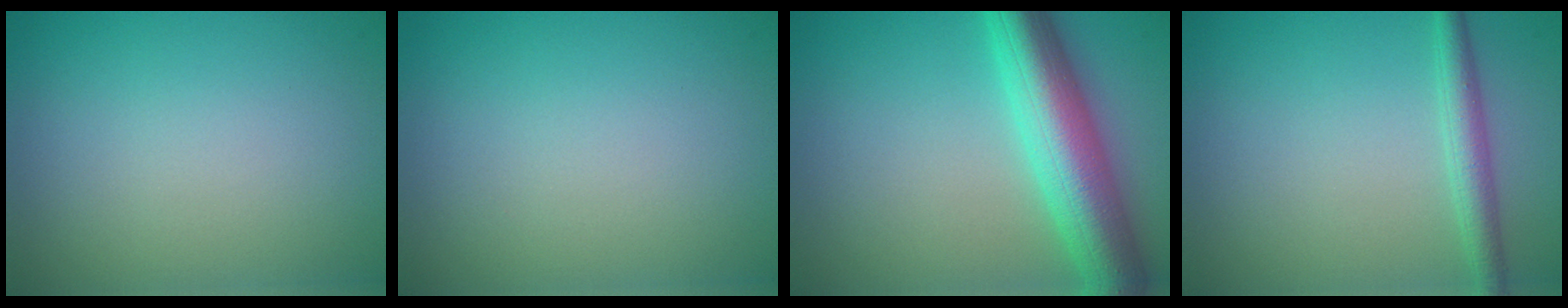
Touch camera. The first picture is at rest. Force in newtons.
{"total": 0.0}
{"total": 8.0, "press": 8.0, "slide": 0.2}
{"total": 2.3, "press": 2.3, "slide": 0.1}